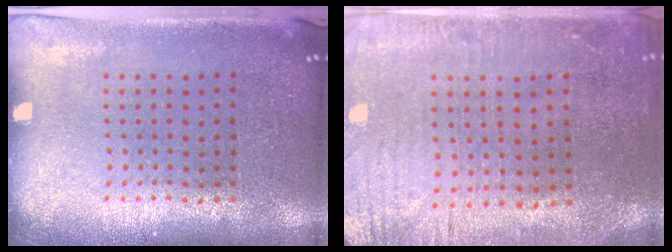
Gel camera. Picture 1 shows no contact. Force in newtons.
{"total": 0.9, "press": 0.7, "slide": 0.6}